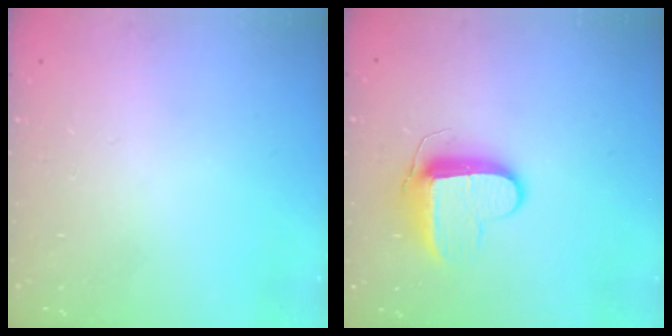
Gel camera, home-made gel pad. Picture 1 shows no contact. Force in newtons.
{"total": 9.7, "press": 9.7, "slide": 0.9}